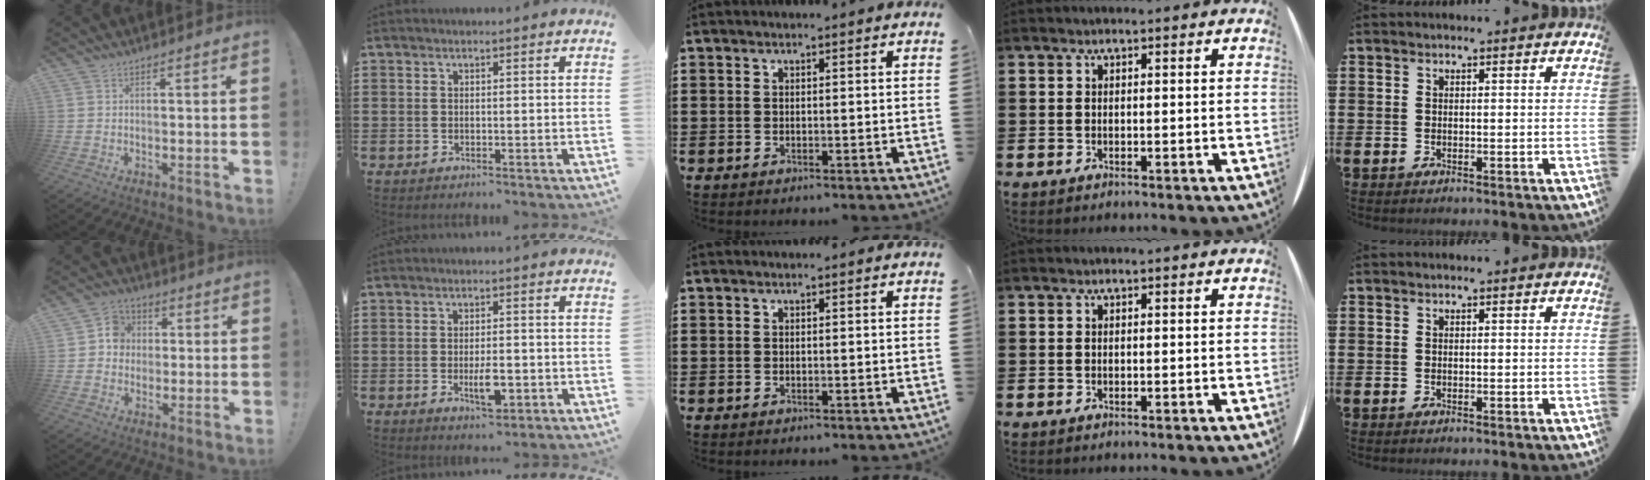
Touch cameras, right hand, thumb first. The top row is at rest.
{"thumb": {"total": 7.2, "force": [0.5, 6.7, 2.4], "torque": [-0.035, 0.007, 0.013]}, "index": {"total": 4.7, "force": [-1.4, 1.8, 4.1], "torque": [-0.074, 0.003, -0.024]}}